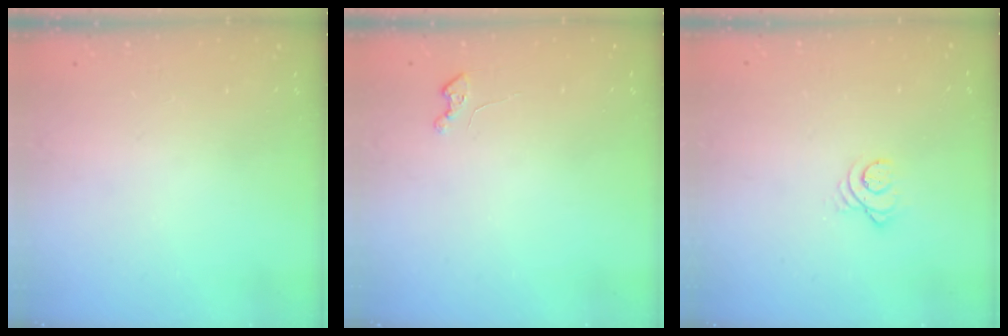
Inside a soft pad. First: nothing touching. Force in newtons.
{"total": 2.2, "press": 2.2, "slide": 0.3}
{"total": 3.0, "press": 2.9, "slide": 0.4}